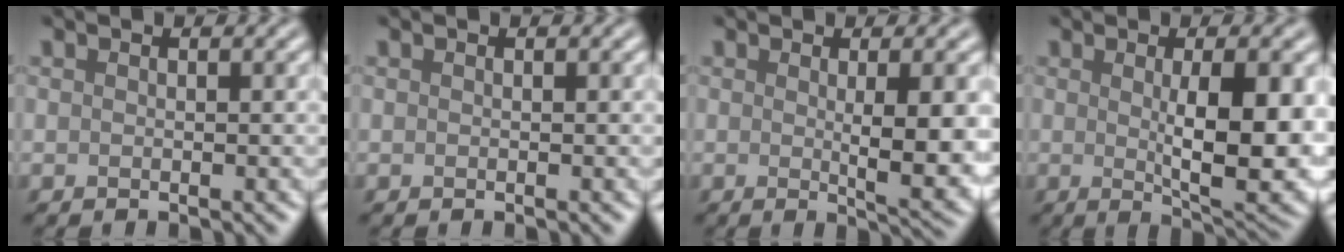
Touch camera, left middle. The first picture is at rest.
{"total": 0.0}
{"total": 5.3, "force": [0.1, 1.0, 5.2], "torque": [-0.073, -0.008, 0.007]}
{"total": 8.3, "force": [0.1, 2.3, 8.0], "torque": [-0.117, -0.009, 0.011]}